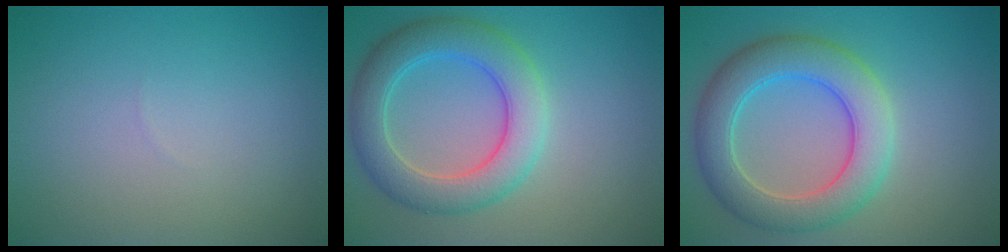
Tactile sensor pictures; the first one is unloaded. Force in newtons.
{"total": 6.0, "press": 6.0, "slide": 0.2}
{"total": 7.2, "press": 7.2, "slide": 0.2}